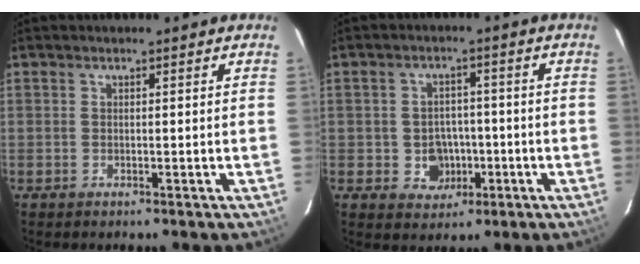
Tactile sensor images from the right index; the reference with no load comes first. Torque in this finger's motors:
{"motor_torque": [0.25, 0.17, 0.03, 0.01]}